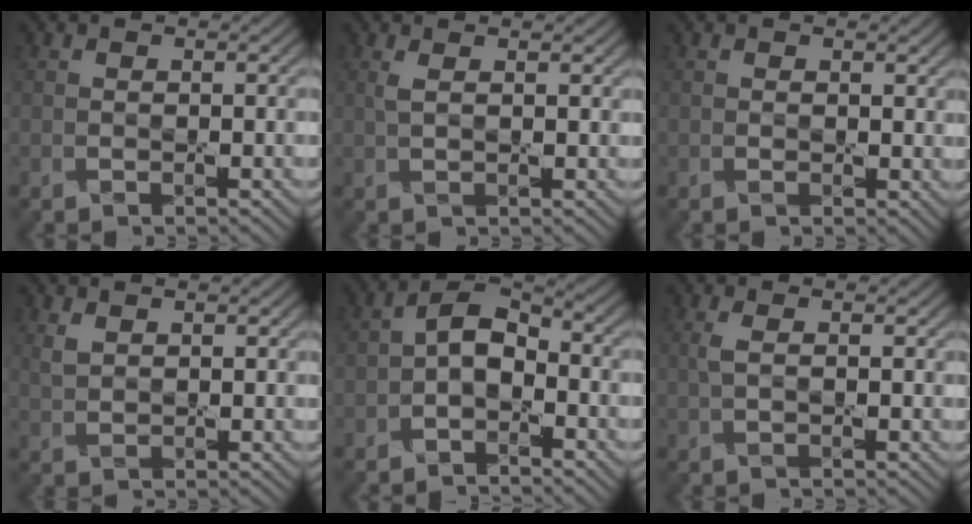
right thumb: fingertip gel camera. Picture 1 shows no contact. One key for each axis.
{"total": 1.7, "fx": 0.9, "fy": 0.5, "fz": 1.3, "tx": -0.036, "ty": 0.000, "tz": 0.020}
{"total": 1.1, "fx": 0.4, "fy": 0.8, "fz": 0.6, "tx": -0.014, "ty": -0.006, "tz": 0.008}
{"total": 2.3, "fx": 1.5, "fy": 1.1, "fz": 1.3, "tx": -0.038, "ty": -0.002, "tz": 0.034}
{"total": 4.4, "fx": -1.3, "fy": 2.6, "fz": 3.2, "tx": -0.058, "ty": 0.009, "tz": -0.033}
{"total": 1.9, "fx": 0.7, "fy": 0.7, "fz": 1.6, "tx": -0.043, "ty": 0.002, "tz": 0.014}